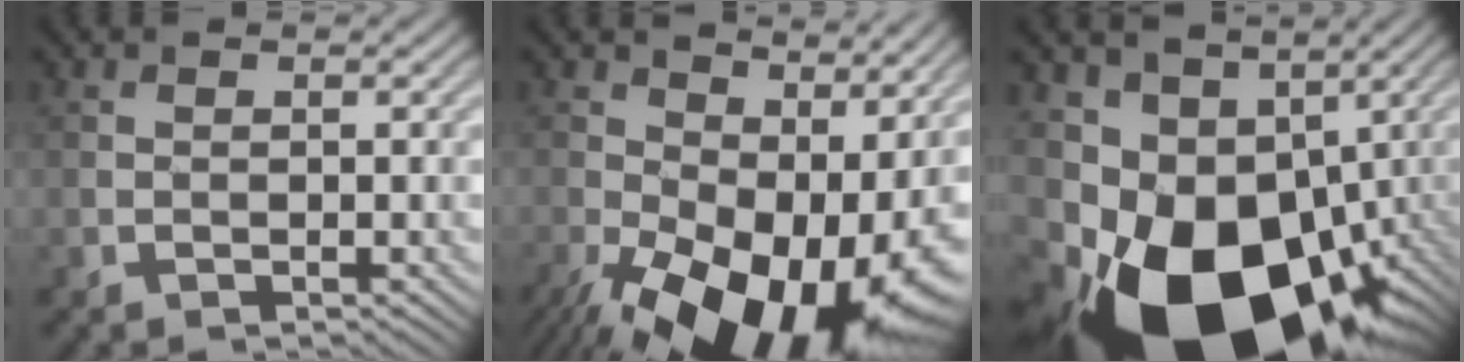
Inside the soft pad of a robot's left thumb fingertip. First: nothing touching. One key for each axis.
{"total": 16.9, "fx": -2.8, "fy": 10.1, "fz": 13.3, "tx": -0.231, "ty": -0.045, "tz": -0.013}
{"total": 17.2, "fx": -5.6, "fy": 11.0, "fz": 11.9, "tx": -0.228, "ty": -0.038, "tz": -0.072}